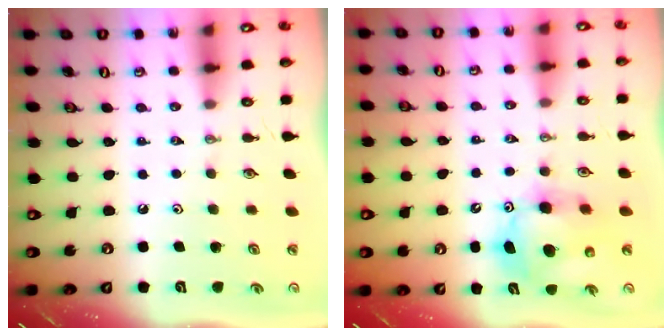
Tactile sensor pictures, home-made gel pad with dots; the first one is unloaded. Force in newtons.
{"total": 11.8, "press": 11.6, "slide": 2.3}